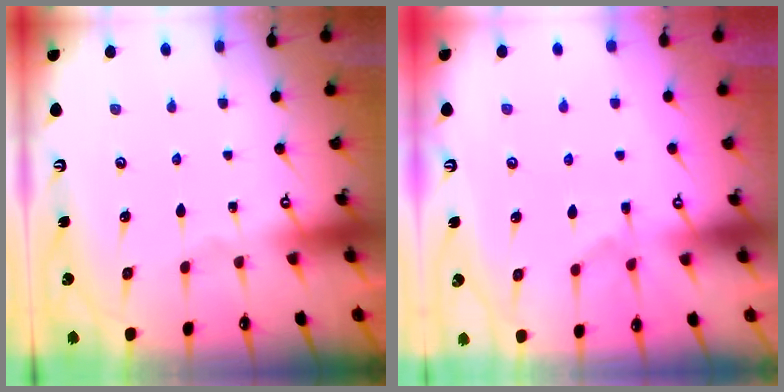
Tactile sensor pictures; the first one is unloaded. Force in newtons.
{"total": 1.2, "press": 0.5, "slide": 1.1}